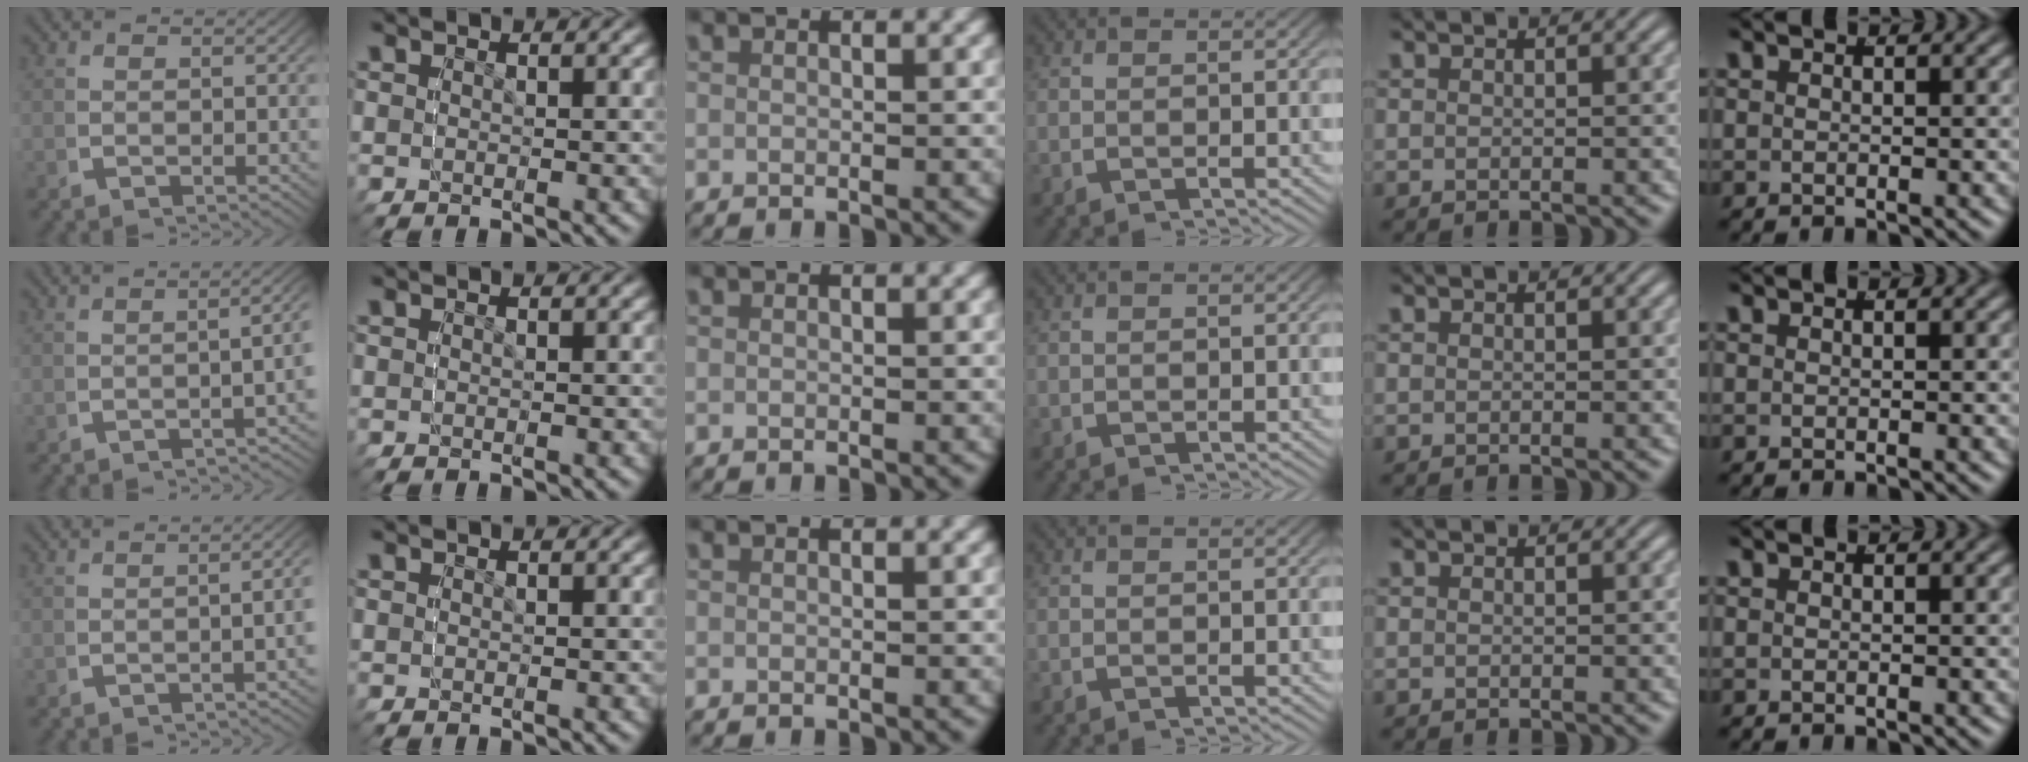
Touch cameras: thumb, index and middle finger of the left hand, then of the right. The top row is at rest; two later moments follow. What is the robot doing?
{"motion": "grasp_and_lifting", "object": "bottle"}